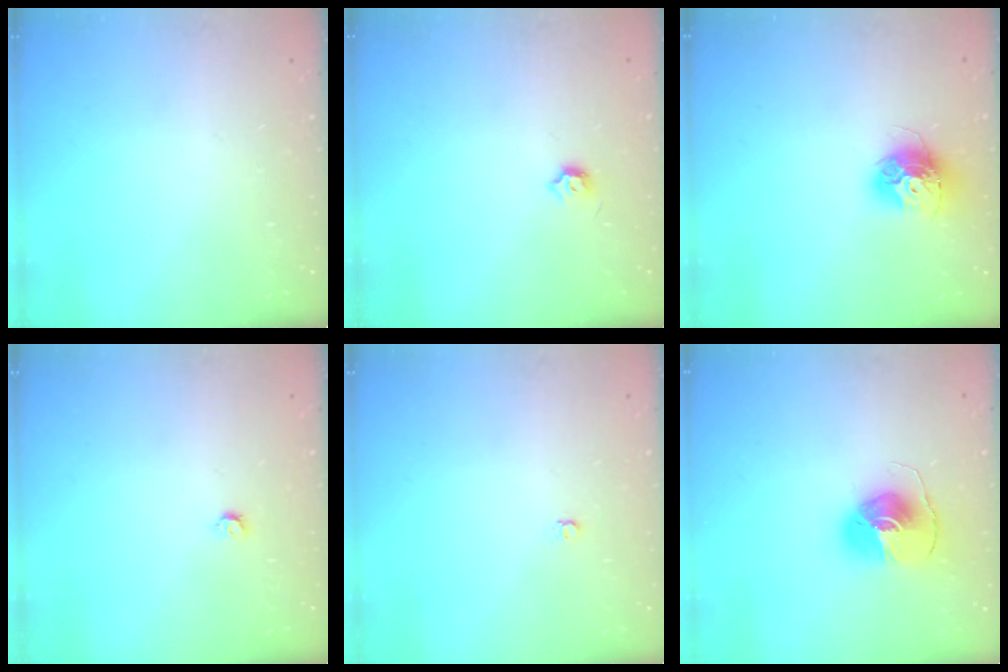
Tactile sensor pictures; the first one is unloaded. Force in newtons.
{"total": 4.0, "press": 3.9, "slide": 0.7}
{"total": 12.2, "press": 12.1, "slide": 1.0}
{"total": 3.4, "press": 3.4, "slide": 0.6}
{"total": 3.5, "press": 3.4, "slide": 0.3}
{"total": 8.7, "press": 8.7, "slide": 0.6}